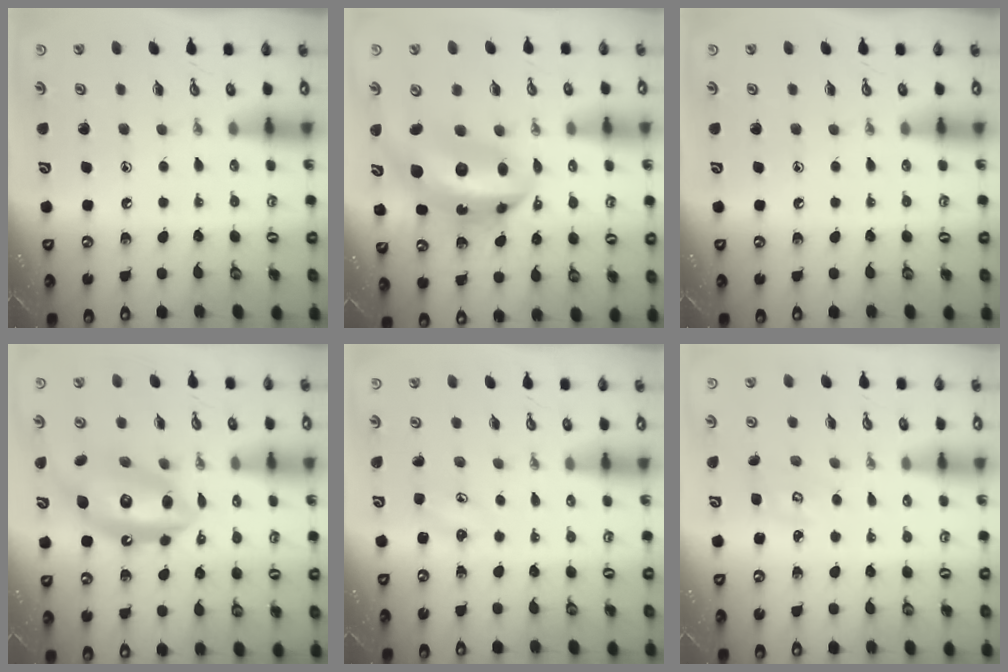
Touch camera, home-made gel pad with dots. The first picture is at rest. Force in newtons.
{"total": 13.4, "press": 13.3, "slide": 1.3}
{"total": 0.0}
{"total": 14.6, "press": 14.6, "slide": 1.2}
{"total": 2.9, "press": 2.9, "slide": 0.3}
{"total": 2.0, "press": 2.0, "slide": 0.1}